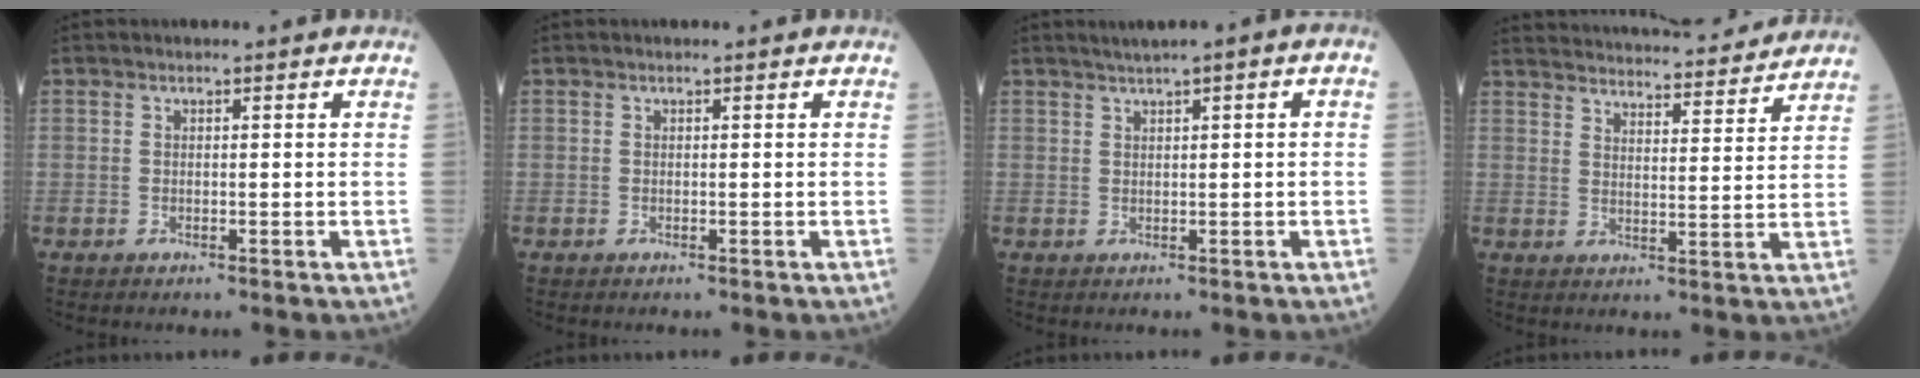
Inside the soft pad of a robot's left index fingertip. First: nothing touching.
{"total": 0.0}
{"total": 2.9, "force": [1.4, 0.2, 2.5], "torque": [-0.042, 0.014, 0.025]}
{"total": 23.4, "force": [22.3, 3.4, 6.3], "torque": [-0.102, 0.000, 0.293]}